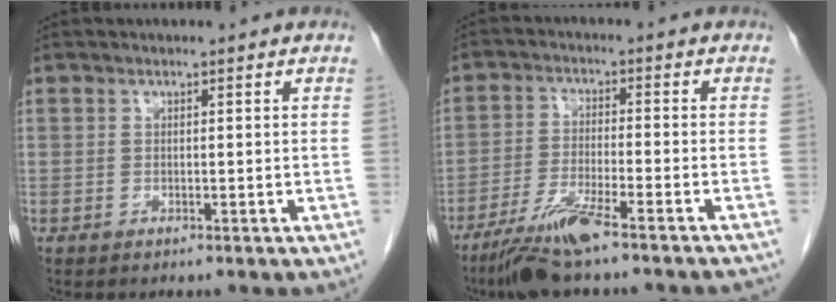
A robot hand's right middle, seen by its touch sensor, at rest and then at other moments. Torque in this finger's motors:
{"motor_torque": [0.93, -1.21, 0.12, 0.06]}